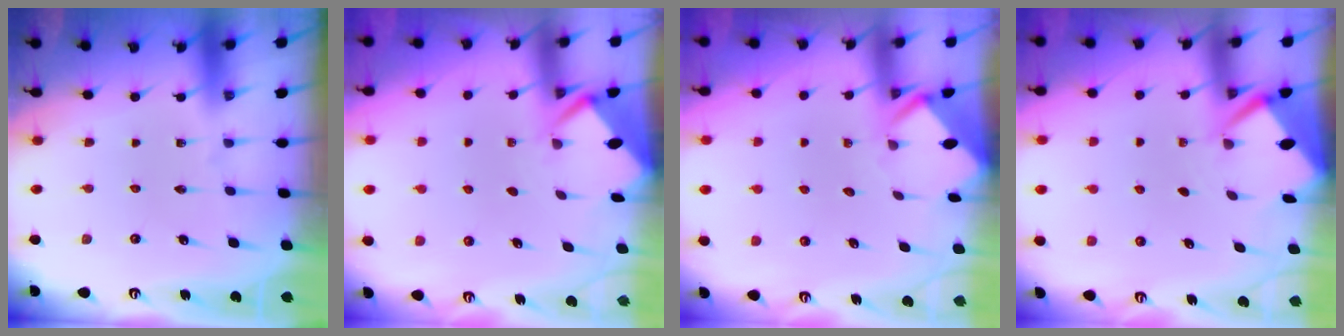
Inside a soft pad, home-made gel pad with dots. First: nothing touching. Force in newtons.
{"total": 2.7, "press": 2.7, "slide": 0.2}
{"total": 2.9, "press": 2.9, "slide": 0.1}
{"total": 2.7, "press": 2.7, "slide": 0.3}